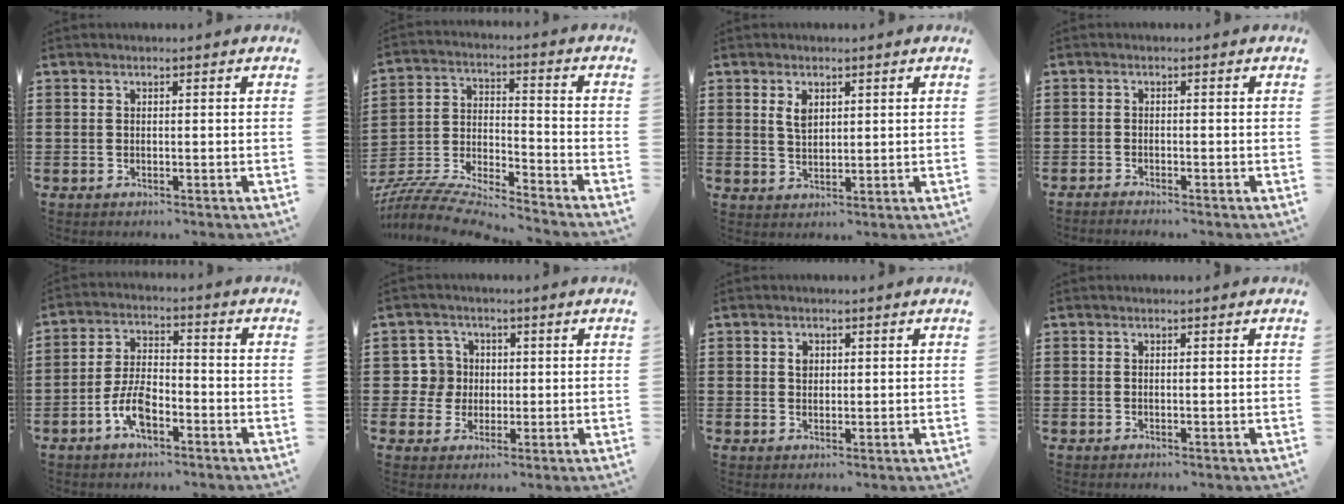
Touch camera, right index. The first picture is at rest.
{"total": 7.8, "force": [-7.5, 0.6, 2.2], "torque": [-0.056, -0.004, -0.154]}
{"total": 2.7, "force": [1.2, 1.4, 1.9], "torque": [-0.042, 0.003, 0.023]}
{"total": 1.1, "force": [-1.1, -0.1, -0.1], "torque": [-0.001, 0.003, -0.022]}
{"total": 6.7, "force": [-3.4, 3.0, 5.0], "torque": [-0.116, 0.002, -0.068]}
{"total": 5.3, "force": [0.3, 5.1, 1.3], "torque": [-0.047, 0.017, 0.007]}
{"total": 1.4, "force": [0.4, 1.1, 0.9], "torque": [-0.019, 0.006, 0.007]}
{"total": 0.0}